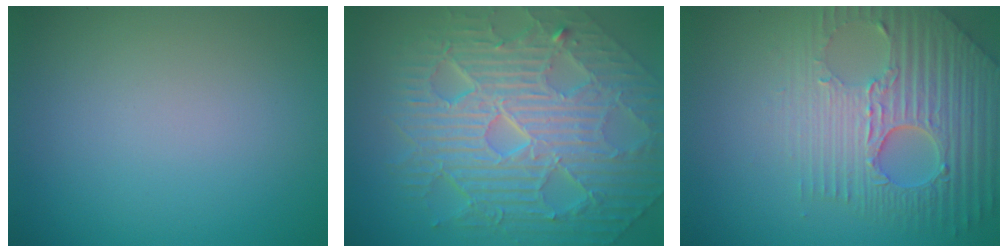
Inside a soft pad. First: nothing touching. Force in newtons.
{"total": 11.4, "press": 7.5, "slide": 8.5}
{"total": 7.8, "press": 5.6, "slide": 5.4}